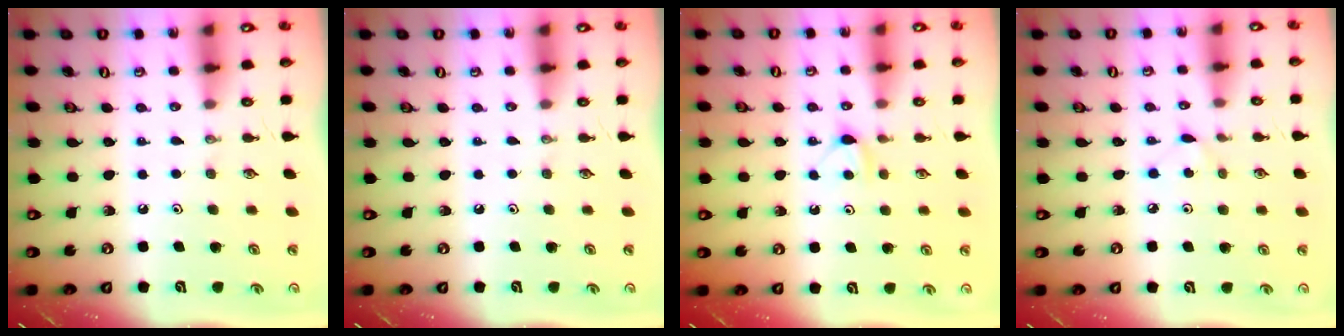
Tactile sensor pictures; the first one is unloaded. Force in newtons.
{"total": 0.0}
{"total": 4.7, "press": 4.7, "slide": 0.5}
{"total": 3.0, "press": 3.0, "slide": 0.4}